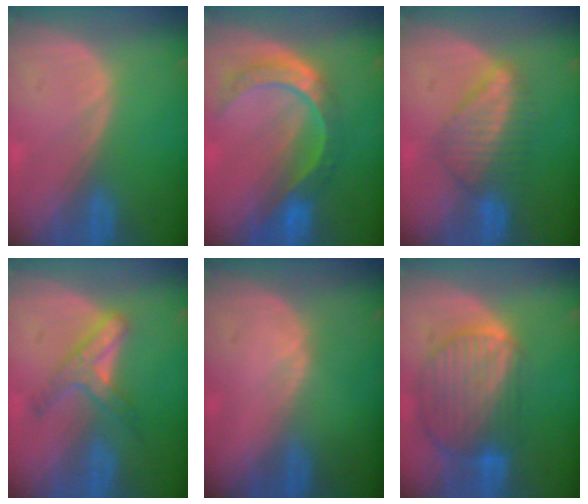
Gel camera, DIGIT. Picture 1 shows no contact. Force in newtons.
{"total": 8.7, "press": 7.3, "slide": 4.7}
{"total": 6.4, "press": 6.4, "slide": 0.1}
{"total": 5.2, "press": 5.2, "slide": 0.9}
{"total": 0.7, "press": 0.4, "slide": 0.5}
{"total": 10.4, "press": 8.9, "slide": 5.4}